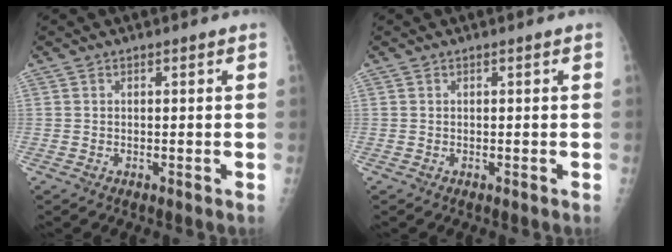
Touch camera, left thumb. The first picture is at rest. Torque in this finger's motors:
{"motor_torque": [0.00, 0.00, -0.02, -0.04, 0.00]}